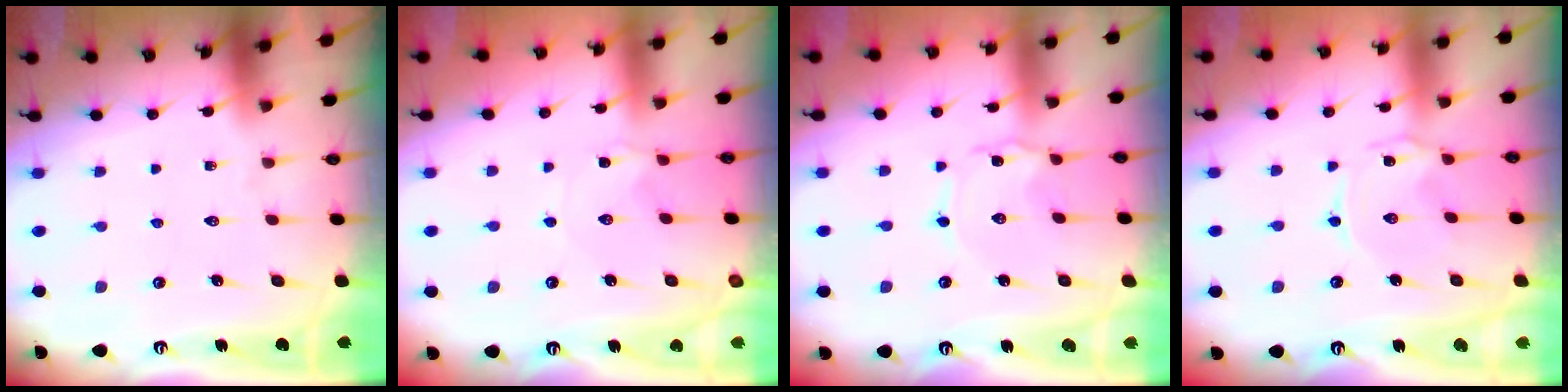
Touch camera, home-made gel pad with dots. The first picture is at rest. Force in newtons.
{"total": 1.3, "press": 1.3, "slide": 0.3}
{"total": 1.0, "press": 1.0, "slide": 0.1}
{"total": 1.5, "press": 1.5, "slide": 0.3}